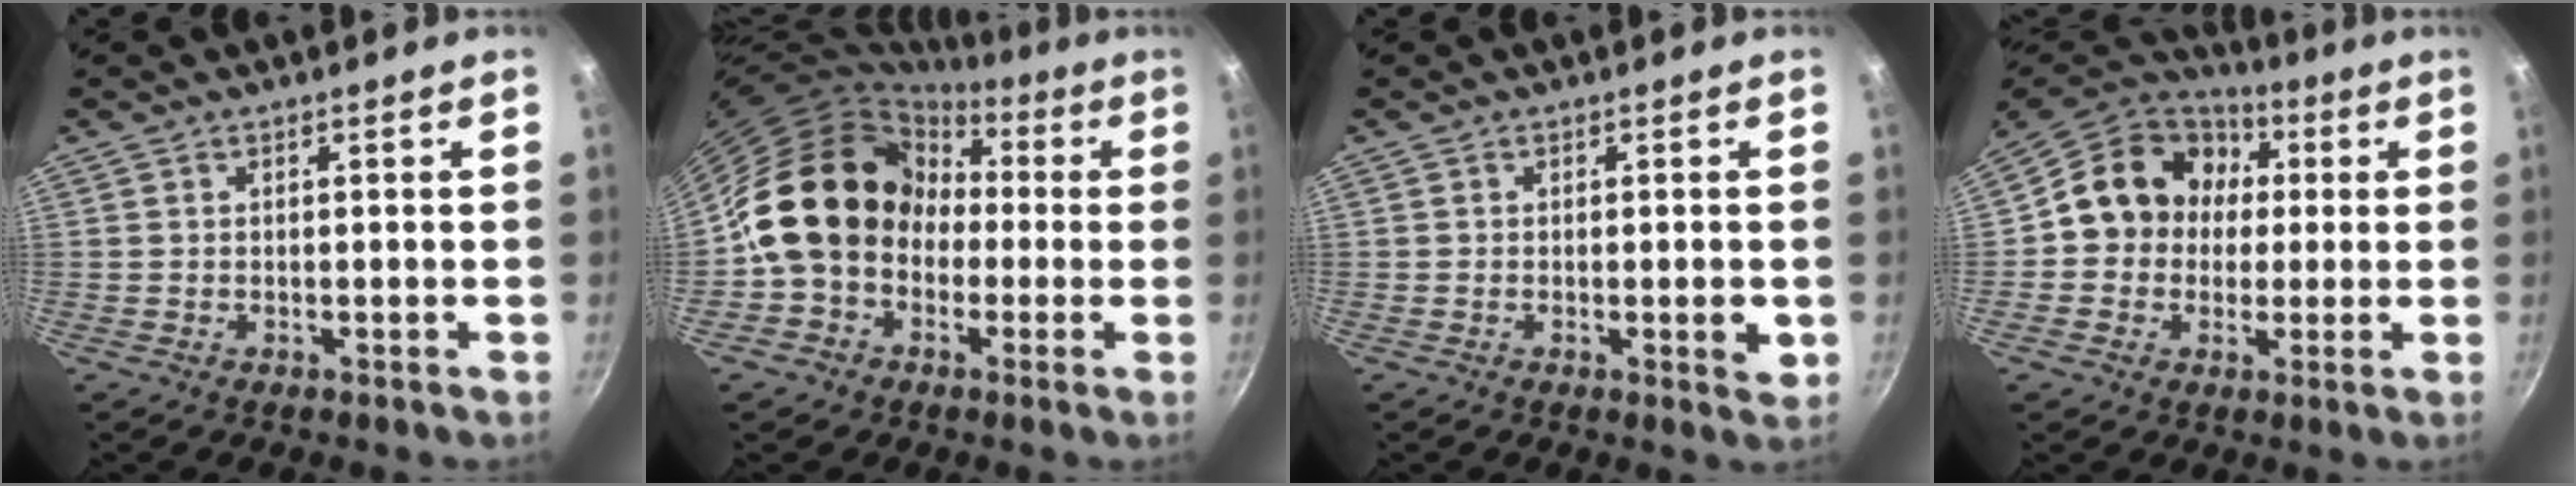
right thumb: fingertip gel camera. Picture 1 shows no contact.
{"total": 17.3, "force": [-0.5, 14.4, 9.5], "torque": [-0.123, 0.056, -0.017]}
{"total": 3.2, "force": [-0.5, 0.9, 3.0], "torque": [-0.045, -0.005, -0.009]}
{"total": 15.1, "force": [1.7, 13.3, 7.0], "torque": [-0.082, 0.033, 0.009]}